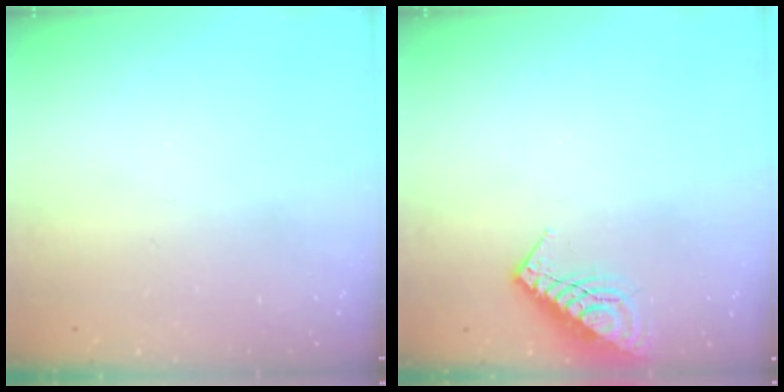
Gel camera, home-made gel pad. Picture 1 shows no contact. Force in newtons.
{"total": 12.3, "press": 12.2, "slide": 1.2}